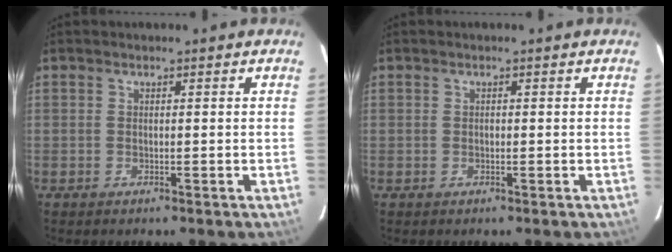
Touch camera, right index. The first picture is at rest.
{"total": 0.0}